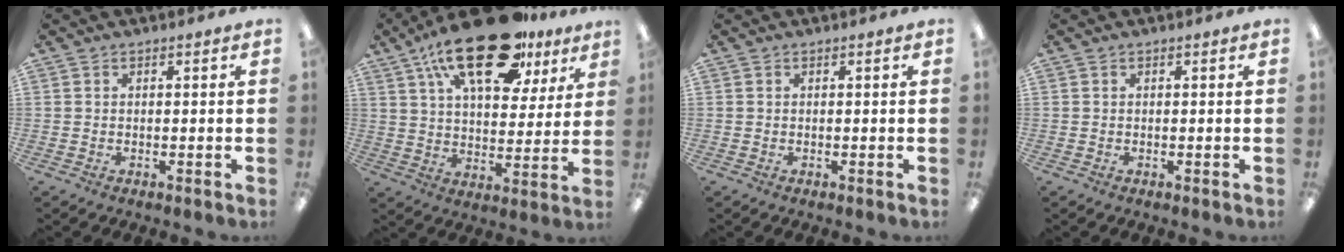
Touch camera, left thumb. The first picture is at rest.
{"total": 24.7, "force": [15.4, 11.0, 15.8], "torque": [-0.259, -0.070, 0.257]}
{"total": 0.0}
{"total": 0.0}